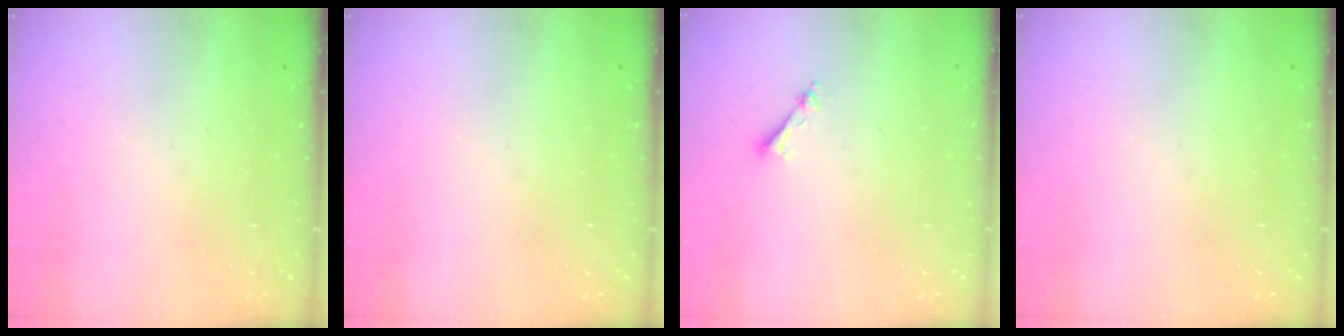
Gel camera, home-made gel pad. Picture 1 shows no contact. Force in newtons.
{"total": 0.0}
{"total": 2.5, "press": 2.5, "slide": 0.3}
{"total": 0.0}